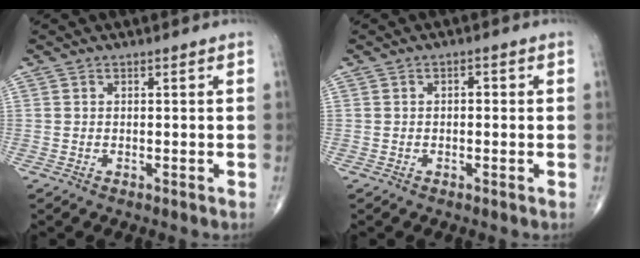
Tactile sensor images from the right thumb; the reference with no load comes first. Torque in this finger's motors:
{"motor_torque": [-0.22, 0.14, 0.16, 0.23, 0.04]}